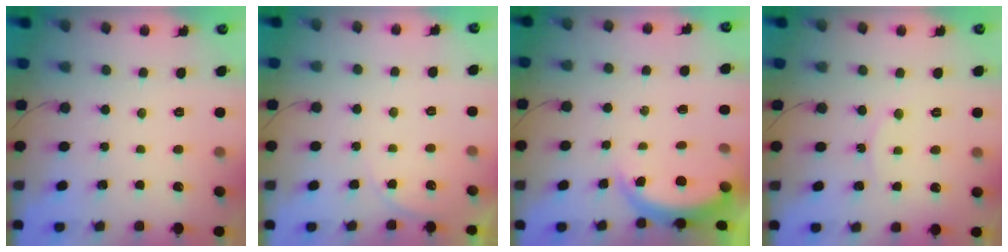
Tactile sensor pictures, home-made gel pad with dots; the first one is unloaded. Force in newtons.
{"total": 3.8, "press": 3.8, "slide": 0.3}
{"total": 4.8, "press": 4.6, "slide": 1.2}
{"total": 5.9, "press": 5.9, "slide": 0.7}